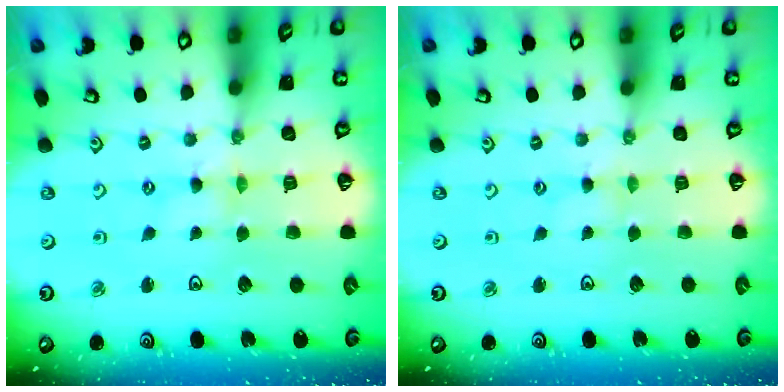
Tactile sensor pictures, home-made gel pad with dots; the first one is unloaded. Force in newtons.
{"total": 1.1, "press": 1.1, "slide": 0.2}